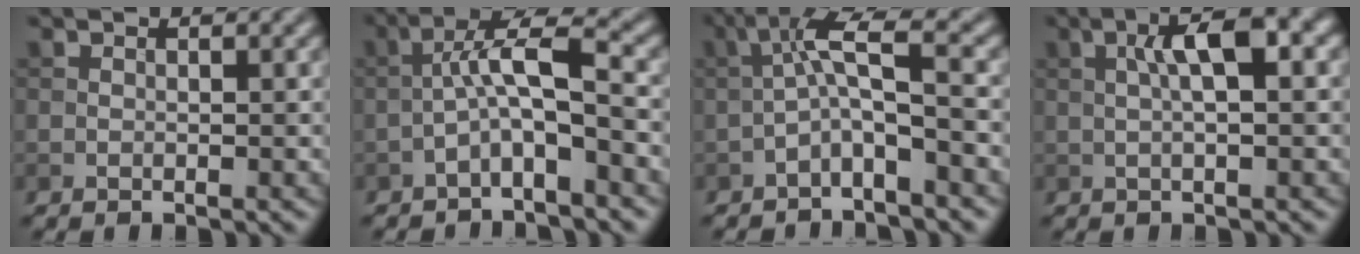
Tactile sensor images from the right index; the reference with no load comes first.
{"total": 4.6, "force": [-1.6, 0.9, 4.2], "torque": [-0.076, 0.025, -0.034]}
{"total": 4.2, "force": [-1.5, 0.7, 3.9], "torque": [-0.073, 0.022, -0.039]}
{"total": 4.7, "force": [1.0, 1.0, 4.5], "torque": [-0.079, 0.011, 0.014]}